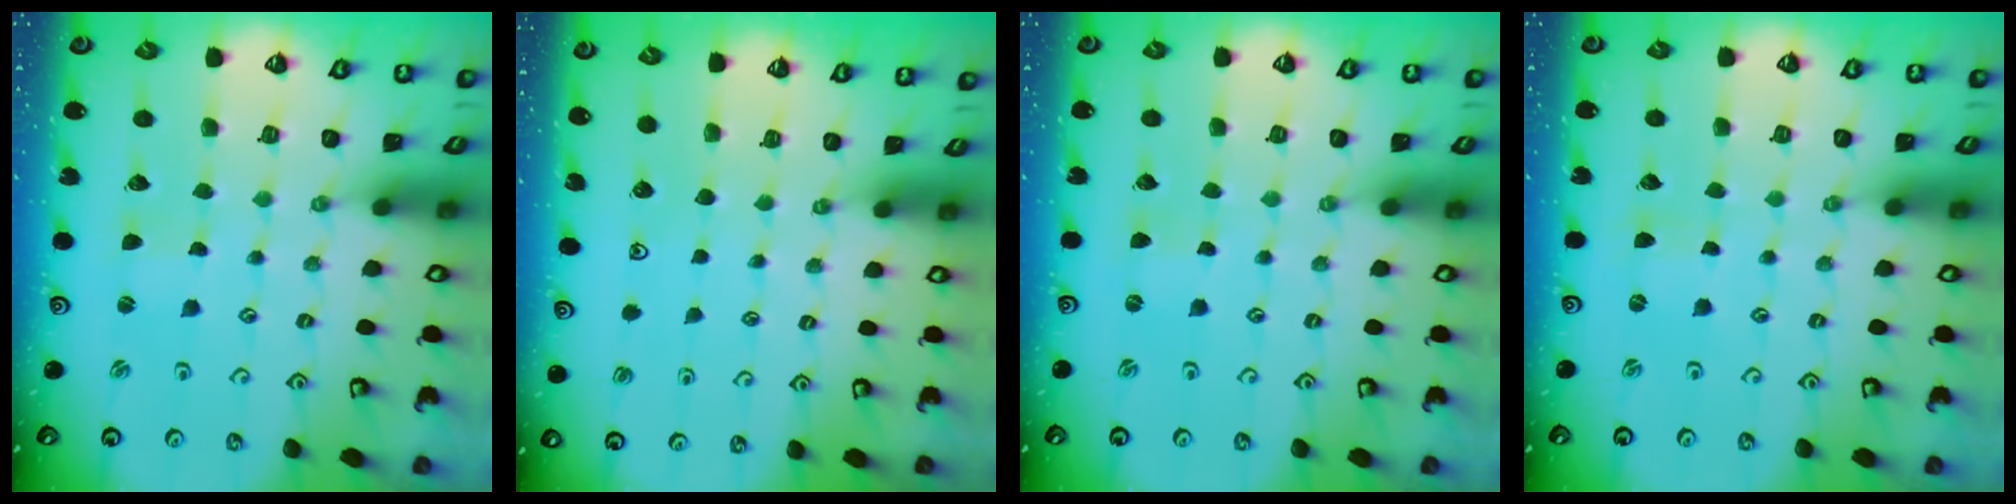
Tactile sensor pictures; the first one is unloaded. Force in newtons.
{"total": 0.0}
{"total": 0.0}
{"total": 0.0}